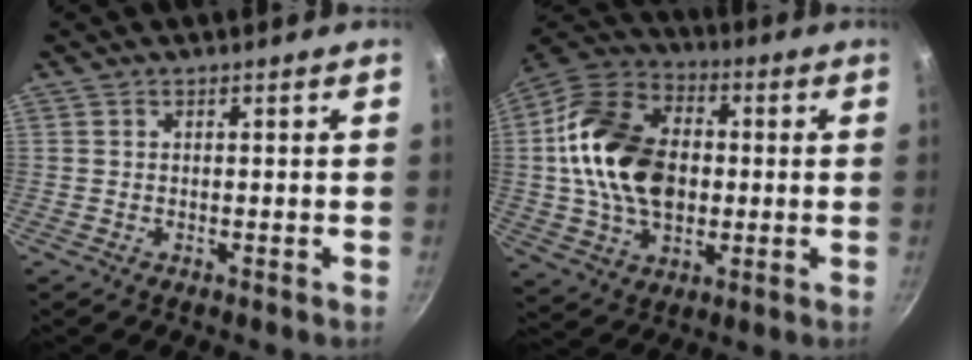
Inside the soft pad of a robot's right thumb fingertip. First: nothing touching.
{"total": 21.6, "force": [0.7, 15.0, 15.5], "torque": [-0.254, 0.025, 0.006]}